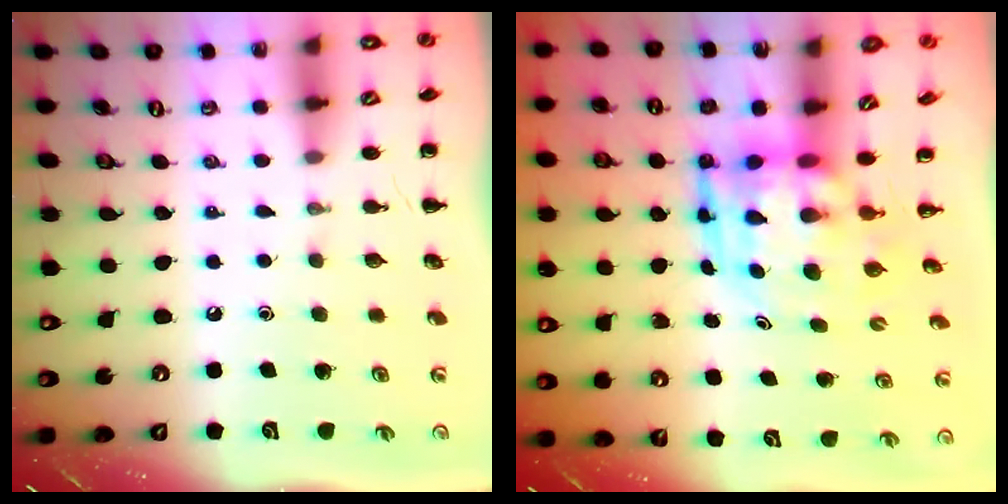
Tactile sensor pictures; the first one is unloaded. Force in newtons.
{"total": 5.8, "press": 5.5, "slide": 1.9}